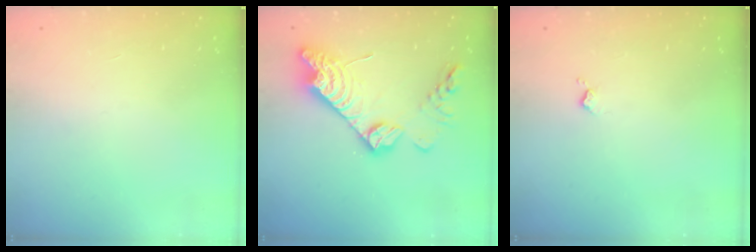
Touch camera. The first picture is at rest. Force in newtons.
{"total": 17.6, "press": 17.6, "slide": 1.5}
{"total": 3.1, "press": 3.0, "slide": 0.6}